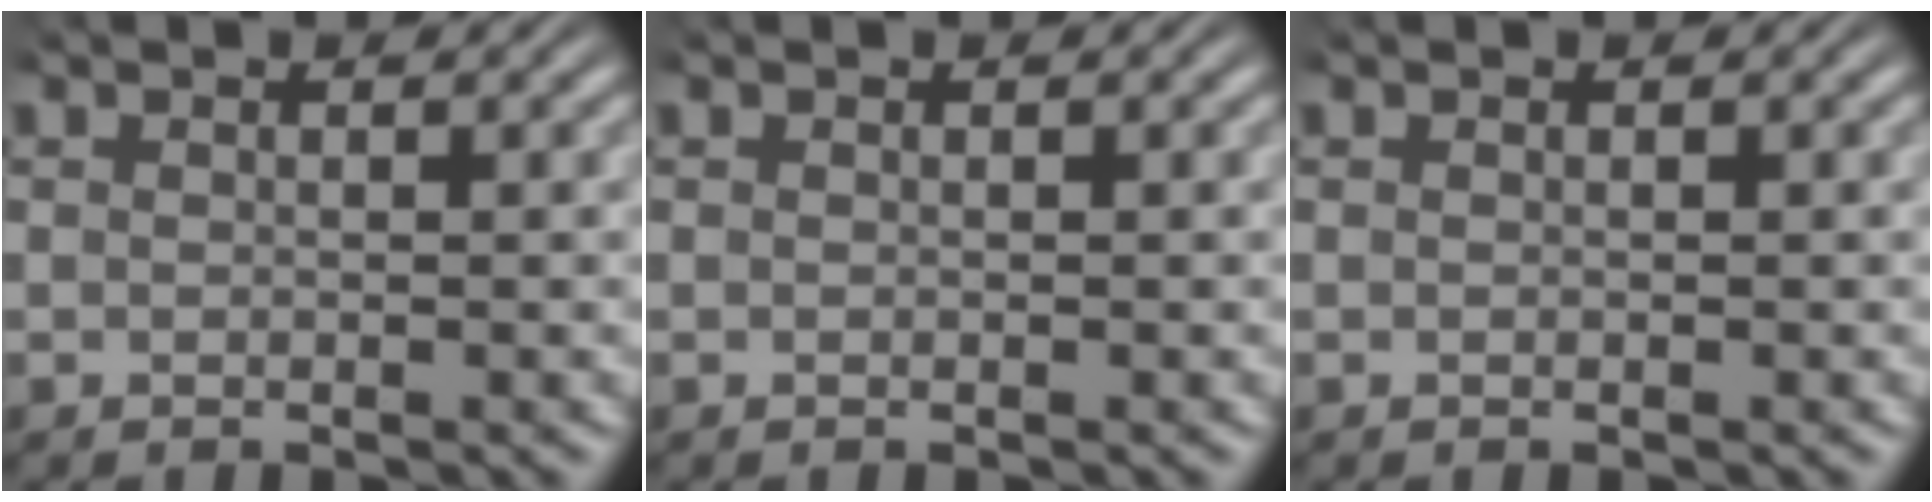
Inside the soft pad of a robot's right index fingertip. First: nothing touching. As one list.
[{"total": 0.0}, {"total": 0.0}]